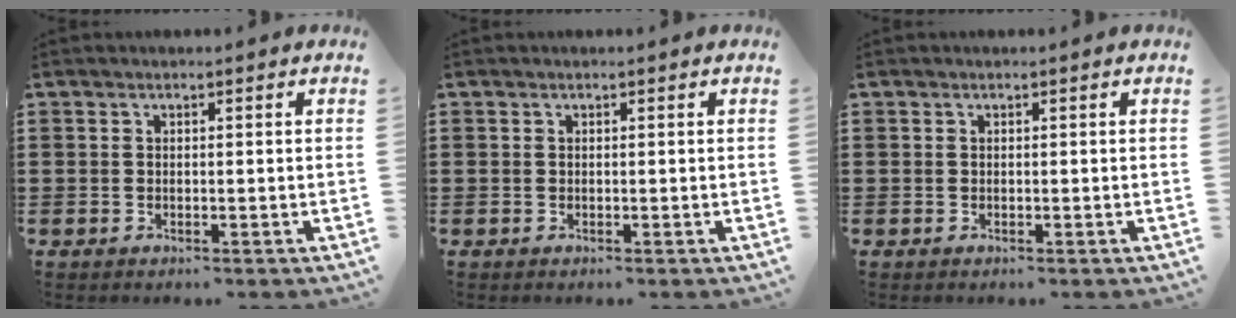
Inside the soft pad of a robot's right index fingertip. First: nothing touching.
{"total": 0.0}
{"total": 0.0}